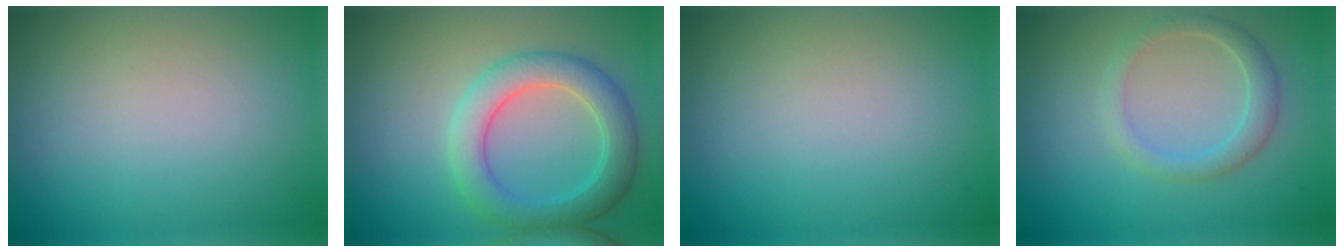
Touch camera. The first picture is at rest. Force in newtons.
{"total": 4.6, "press": 4.6, "slide": 0.2}
{"total": 0.0}
{"total": 2.3, "press": 2.3, "slide": 0.1}